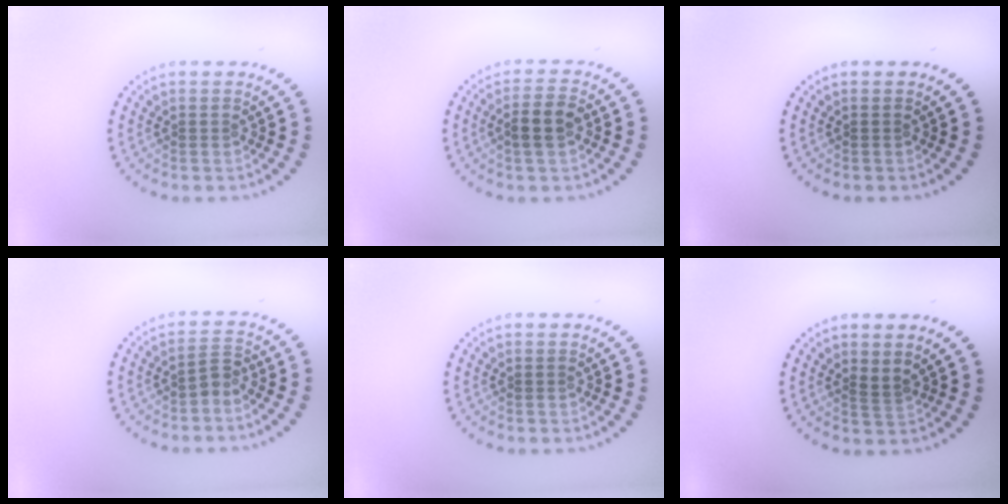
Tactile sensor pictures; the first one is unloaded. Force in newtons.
{"total": 2.8, "press": 2.8, "slide": 0.5}
{"total": 0.0}
{"total": 1.4, "press": 1.3, "slide": 0.7}
{"total": 0.0}
{"total": 1.2, "press": 0.8, "slide": 0.9}